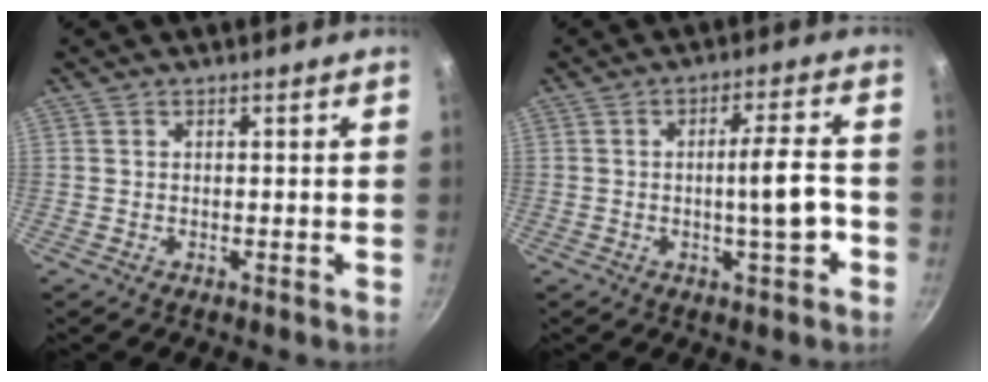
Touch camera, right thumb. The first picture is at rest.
{"total": 7.8, "force": [-2.0, 1.5, 7.4], "torque": [-0.104, 0.019, -0.028]}